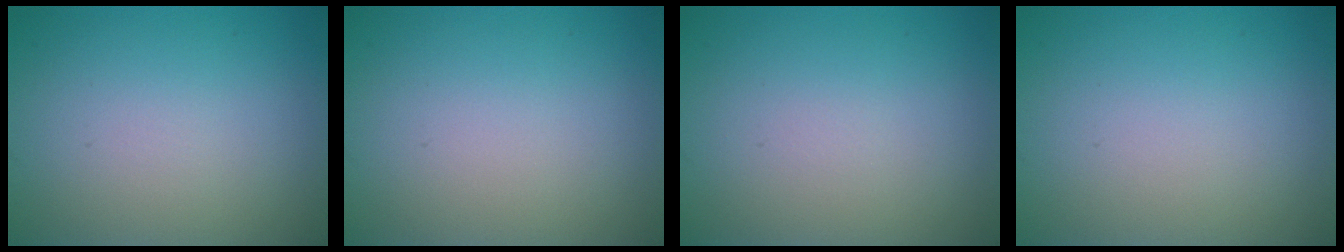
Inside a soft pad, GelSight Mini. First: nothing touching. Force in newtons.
{"total": 0.0}
{"total": 0.0}
{"total": 0.0}